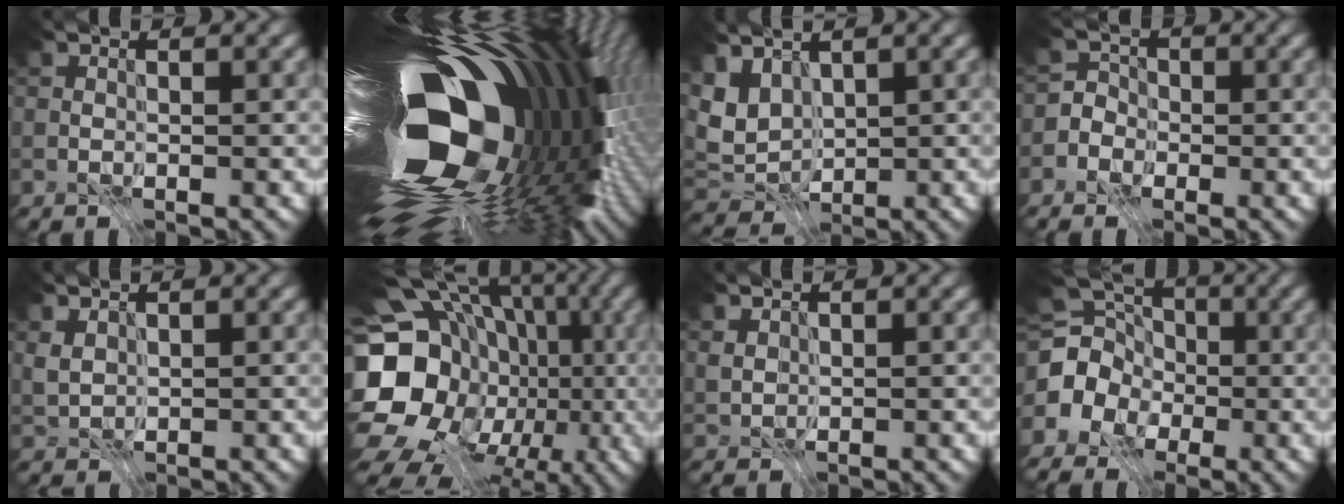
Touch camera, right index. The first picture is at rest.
{"total": 21.3, "force": [-2.5, 10.6, 18.3], "torque": [-0.321, -0.043, -0.057]}
{"total": 5.3, "force": [1.7, 3.5, 3.5], "torque": [-0.072, 0.003, 0.028]}
{"total": 3.7, "force": [-2.0, 3.2, 0.3], "torque": [0.023, 0.014, -0.060]}
{"total": 1.5, "force": [0.8, 0.9, 0.8], "torque": [-0.023, -0.004, 0.019]}
{"total": 22.1, "force": [-3.6, 19.2, 10.2], "torque": [-0.205, 0.001, -0.090]}
{"total": 1.2, "force": [0.8, 0.8, 0.5], "torque": [-0.017, -0.002, 0.018]}
{"total": 8.0, "force": [-1.4, 7.2, 3.2], "torque": [-0.071, 0.002, -0.063]}